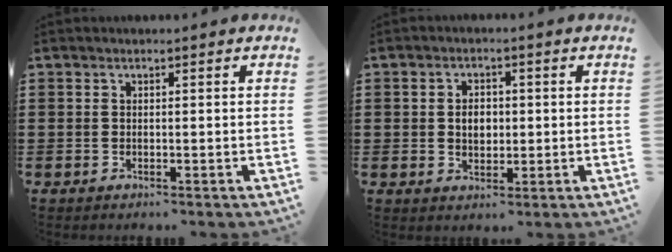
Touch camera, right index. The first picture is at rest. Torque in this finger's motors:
{"motor_torque": [0.17, -0.05, 0.23, 0.02]}